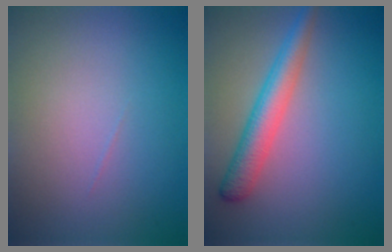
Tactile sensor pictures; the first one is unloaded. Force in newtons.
{"total": 3.7, "press": 3.7, "slide": 0.1}